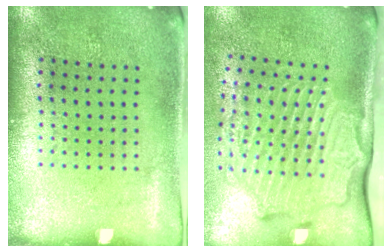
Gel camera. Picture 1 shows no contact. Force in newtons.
{"total": 2.8, "press": 2.2, "slide": 1.8}